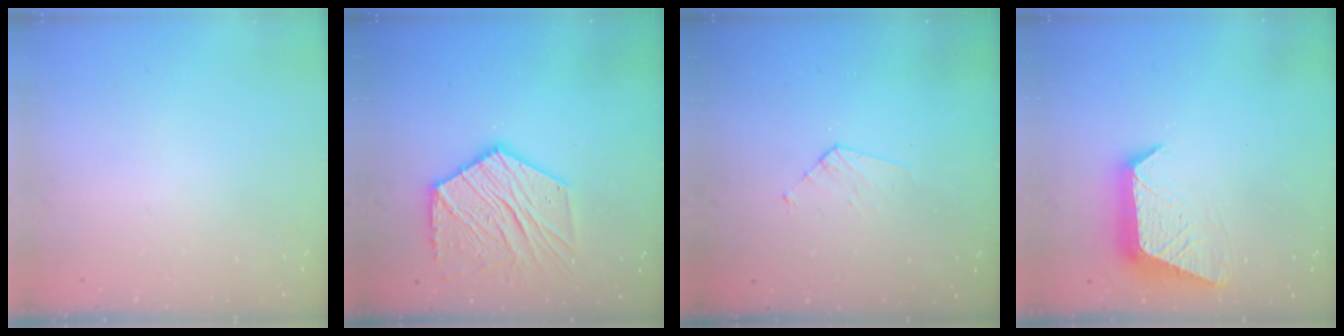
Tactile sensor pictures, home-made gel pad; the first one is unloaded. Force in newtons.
{"total": 16.2, "press": 16.1, "slide": 1.4}
{"total": 3.7, "press": 3.7, "slide": 0.3}
{"total": 11.4, "press": 11.4, "slide": 1.0}